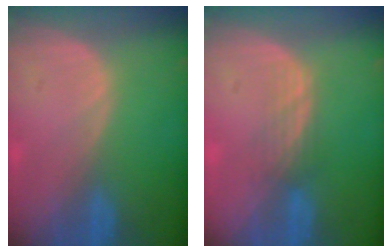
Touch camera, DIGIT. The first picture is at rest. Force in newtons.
{"total": 2.8, "press": 2.5, "slide": 1.2}